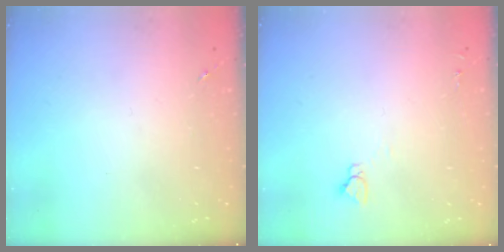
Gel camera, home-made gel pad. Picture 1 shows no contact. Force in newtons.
{"total": 3.6, "press": 3.6, "slide": 0.3}